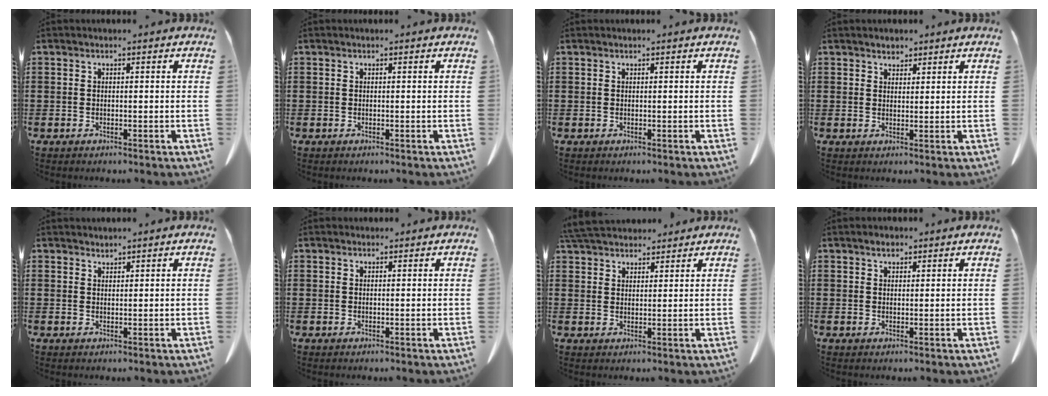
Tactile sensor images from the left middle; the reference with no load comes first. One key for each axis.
{"total": 0.0}
{"total": 0.0}
{"total": 1.8, "fx": 1.7, "fy": 0.6, "fz": 0.0, "tx": -0.005, "ty": 0.002, "tz": 0.034}
{"total": 1.3, "fx": 1.3, "fy": 0.1, "fz": -0.1, "tx": -0.001, "ty": -0.003, "tz": 0.027}
{"total": 0.6, "fx": 0.6, "fy": 0.3, "fz": 0.1, "tx": -0.003, "ty": 0.000, "tz": 0.012}
{"total": 5.3, "fx": 5.0, "fy": 1.3, "fz": 1.2, "tx": -0.037, "ty": -0.010, "tz": 0.097}
{"total": 1.7, "fx": 1.4, "fy": 0.7, "fz": 0.7, "tx": -0.010, "ty": -0.003, "tz": 0.026}